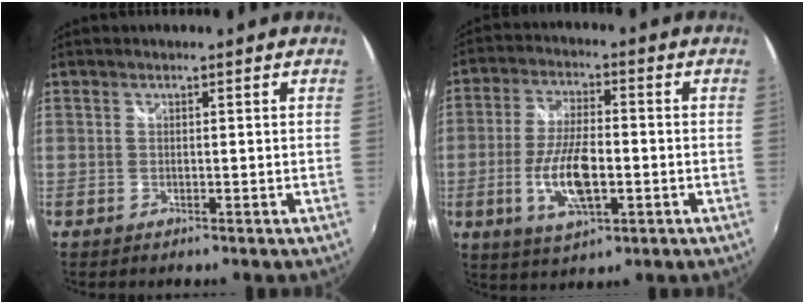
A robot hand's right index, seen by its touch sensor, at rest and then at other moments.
{"total": 11.1, "force": [-2.7, 4.3, 9.9], "torque": [-0.197, -0.007, -0.050]}